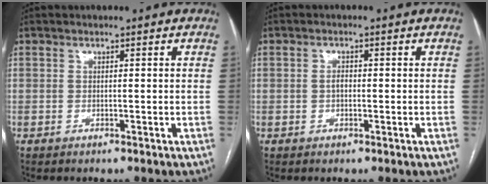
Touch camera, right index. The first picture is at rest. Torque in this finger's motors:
{"motor_torque": [0.30, 0.05, 0.23, 0.04]}